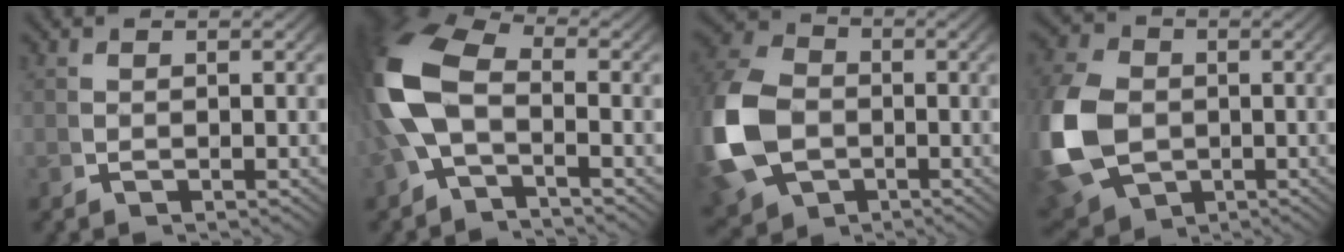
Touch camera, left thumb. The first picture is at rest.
{"total": 9.9, "force": [-0.4, 6.4, 7.5], "torque": [-0.184, -0.006, -0.007]}
{"total": 12.3, "force": [-1.6, 9.5, 7.7], "torque": [-0.205, -0.050, -0.002]}
{"total": 10.9, "force": [-1.7, 8.5, 6.7], "torque": [-0.185, -0.047, -0.006]}